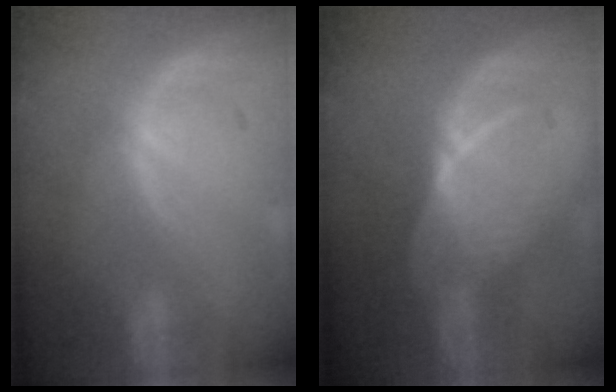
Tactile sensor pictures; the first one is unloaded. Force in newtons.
{"total": 7.5, "press": 6.6, "slide": 3.5}